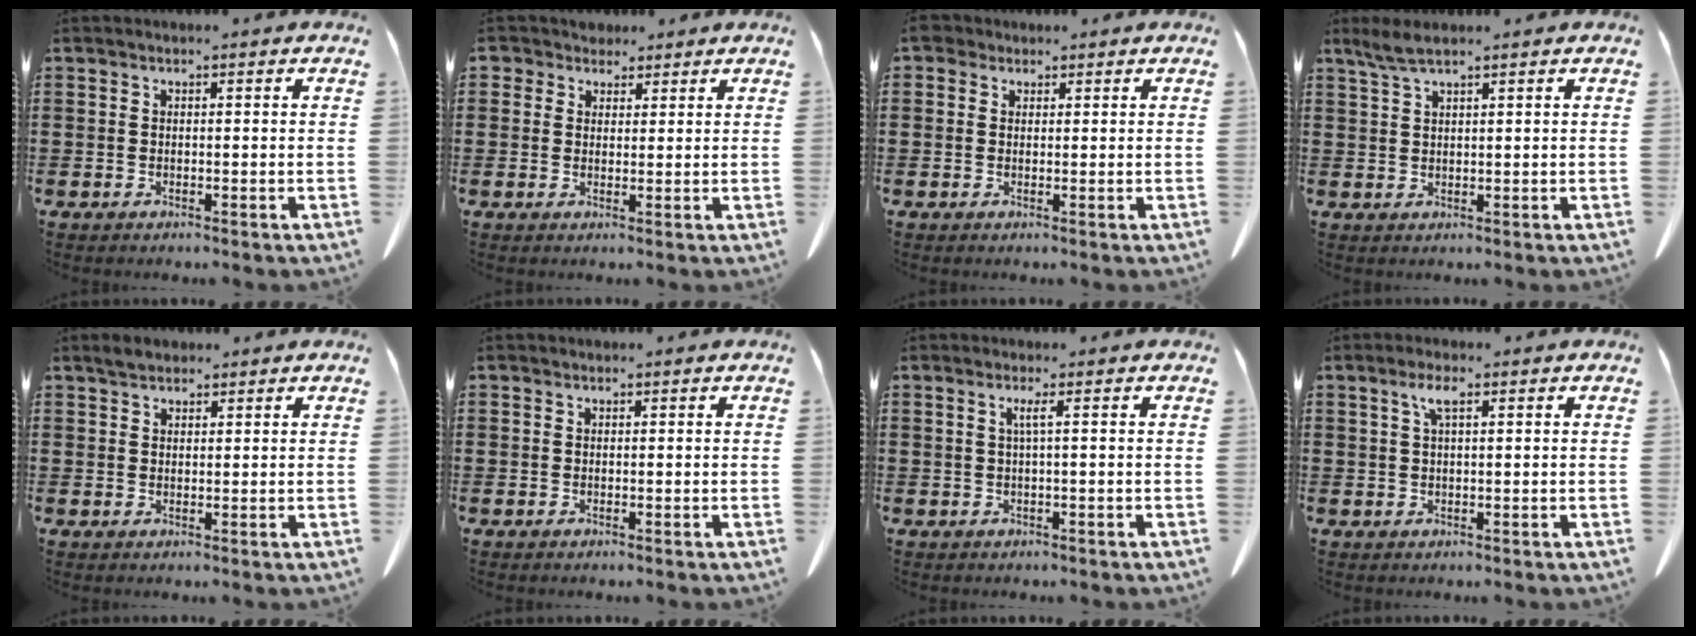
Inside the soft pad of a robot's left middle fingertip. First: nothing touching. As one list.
[{"total": 3.1, "force": [2.2, 2.1, 0.5], "torque": [-0.015, 0.008, 0.039]}, {"total": 2.2, "force": [1.3, 1.5, 1.0], "torque": [-0.027, 0.009, 0.025]}, {"total": 2.7, "force": [2.0, 0.4, 1.8], "torque": [-0.040, 0.000, 0.037]}, {"total": 2.0, "force": [1.7, 0.8, 0.4], "torque": [-0.006, 0.001, 0.033]}, {"total": 0.0}, {"total": 1.6, "force": [0.3, -0.4, 1.5], "torque": [-0.030, -0.003, 0.002]}, {"total": 2.9, "force": [1.3, 0.7, 2.5], "torque": [-0.053, 0.008, 0.020]}]